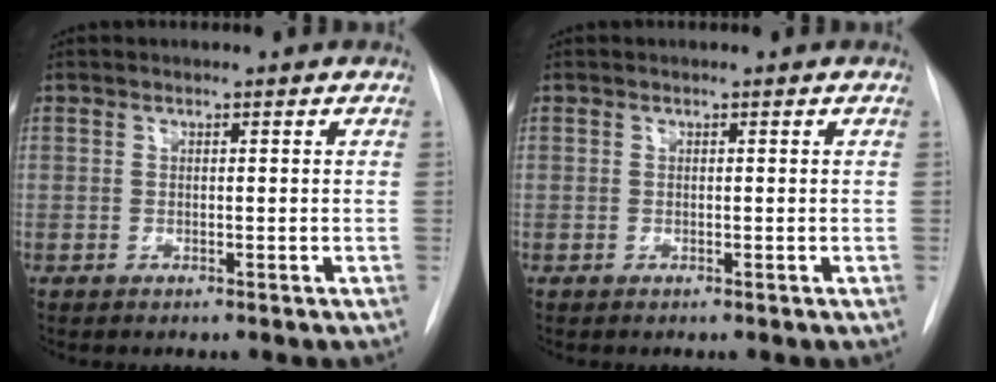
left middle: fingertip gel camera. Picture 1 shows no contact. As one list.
[{"total": 0.0}]